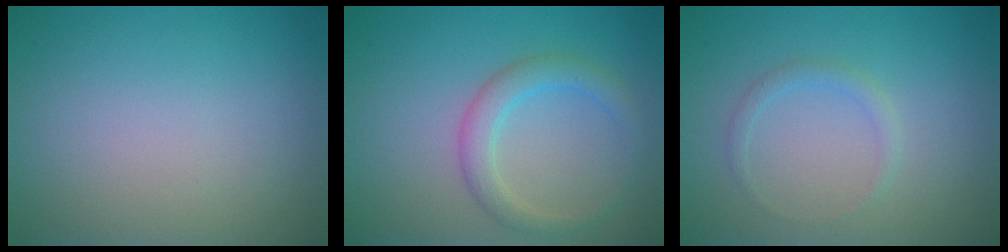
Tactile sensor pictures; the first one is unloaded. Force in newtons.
{"total": 2.8, "press": 2.8, "slide": 0.1}
{"total": 1.1, "press": 1.1, "slide": 0.1}